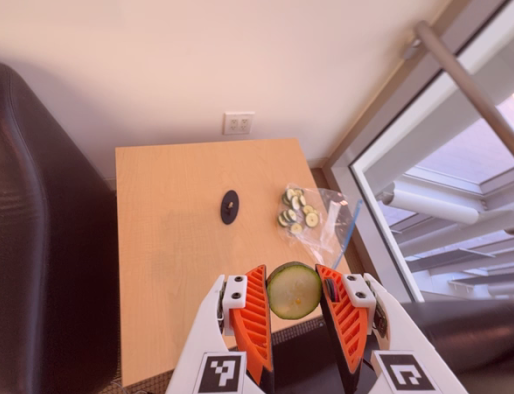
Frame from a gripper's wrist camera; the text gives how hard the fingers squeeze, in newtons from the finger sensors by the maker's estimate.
{"total": 9.5, "left": 9.5, "right": 9.5}